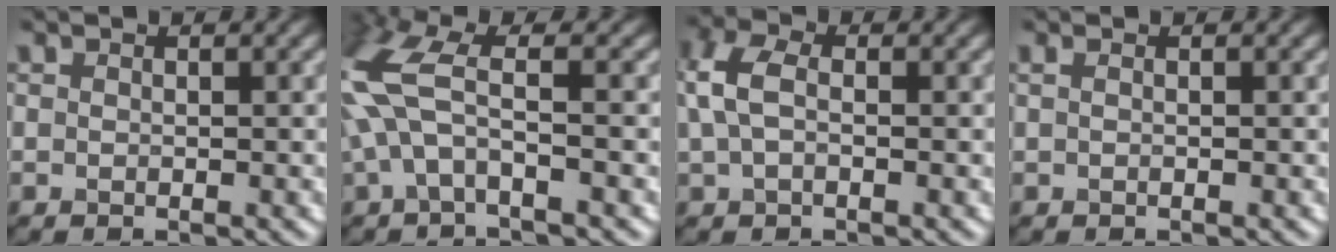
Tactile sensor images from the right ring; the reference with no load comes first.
{"total": 5.8, "force": [0.2, 1.9, 5.5], "torque": [-0.144, 0.008, -0.005]}
{"total": 3.8, "force": [0.6, 2.4, 2.9], "torque": [-0.078, 0.010, 0.005]}
{"total": 0.6, "force": [0.2, 0.2, 0.5], "torque": [-0.011, -0.002, 0.000]}